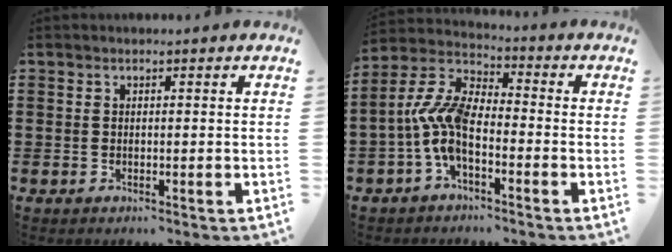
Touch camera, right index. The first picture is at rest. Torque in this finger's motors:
{"motor_torque": [1.74, 0.40, 0.78, 0.21]}